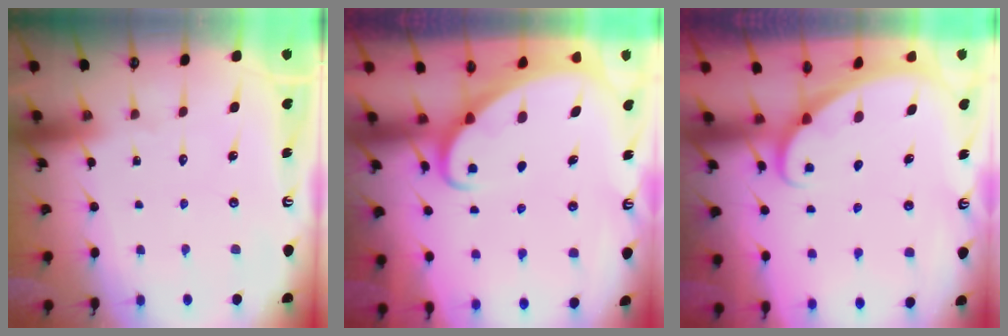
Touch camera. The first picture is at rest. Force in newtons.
{"total": 2.4, "press": 2.4, "slide": 0.2}
{"total": 1.5, "press": 1.5, "slide": 0.0}